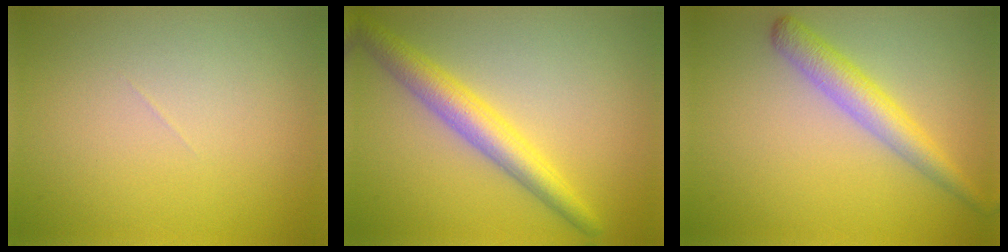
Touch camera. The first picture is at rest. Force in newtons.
{"total": 4.2, "press": 4.2, "slide": 0.1}
{"total": 3.5, "press": 3.5, "slide": 0.1}